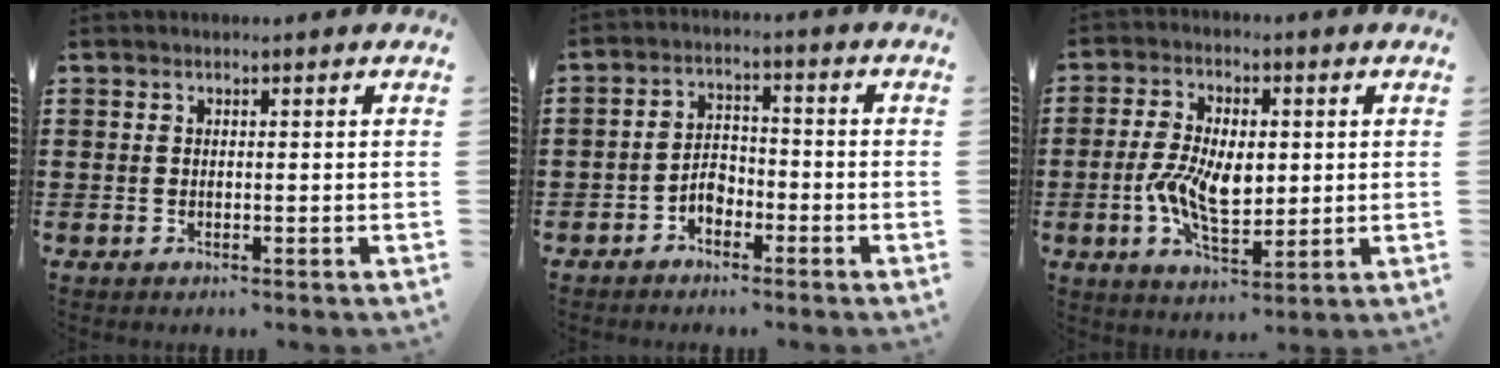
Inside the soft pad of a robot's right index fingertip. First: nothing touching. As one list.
[{"total": 3.2, "force": [-2.0, 2.0, 1.4], "torque": [-0.034, 0.005, -0.041]}, {"total": 8.7, "force": [-0.4, 4.5, 7.5], "torque": [-0.149, 0.000, -0.009]}]